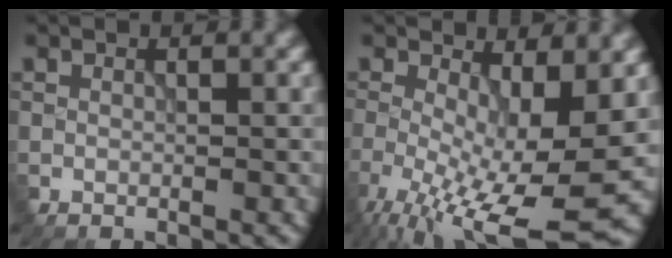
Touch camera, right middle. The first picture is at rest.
{"total": 11.1, "force": [-3.0, 3.6, 10.0], "torque": [-0.183, -0.021, -0.042]}